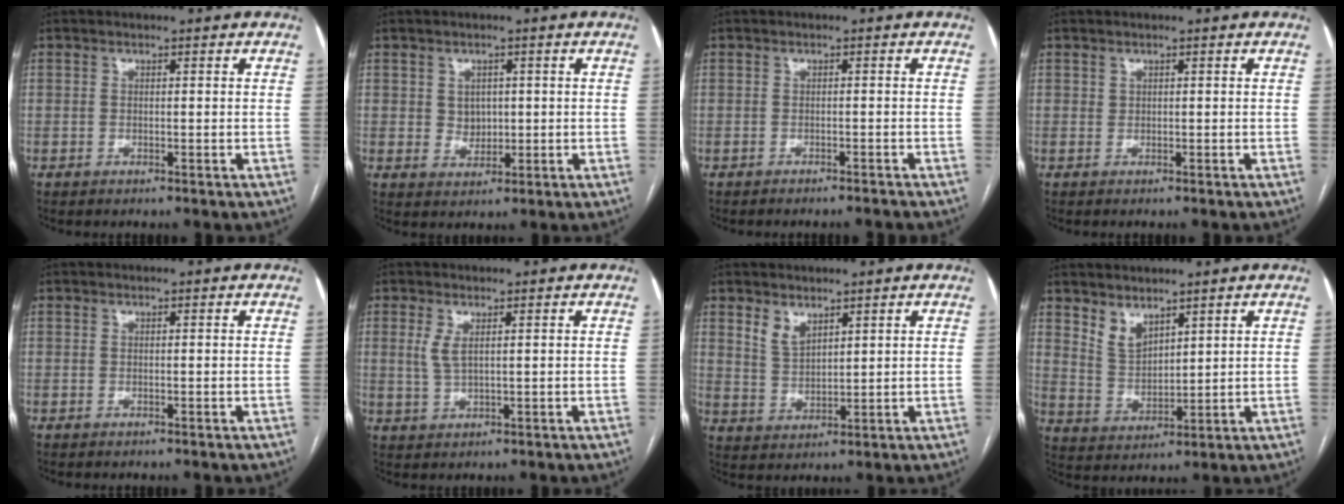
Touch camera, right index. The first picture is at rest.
{"total": 3.1, "force": [0.5, 2.6, 1.6], "torque": [-0.023, 0.002, 0.014]}
{"total": 2.6, "force": [-2.5, -0.2, 0.5], "torque": [-0.003, -0.003, -0.033]}
{"total": 0.0}
{"total": 0.0}
{"total": 2.6, "force": [1.0, 0.7, 2.4], "torque": [-0.059, -0.002, 0.026]}
{"total": 3.9, "force": [2.8, 1.9, 1.9], "torque": [-0.042, -0.002, 0.066]}
{"total": 4.9, "force": [3.8, 2.3, 2.0], "torque": [-0.045, -0.002, 0.089]}